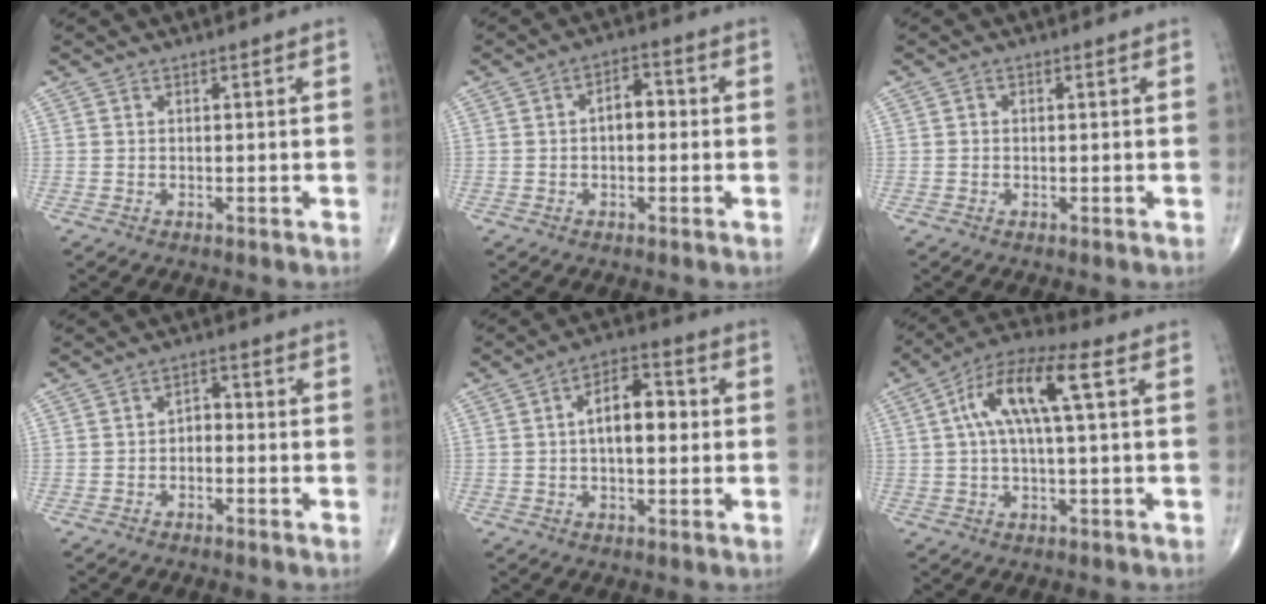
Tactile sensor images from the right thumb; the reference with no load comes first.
{"total": 5.4, "force": [-0.1, 3.2, 4.3], "torque": [-0.052, 0.020, -0.010]}
{"total": 0.6, "force": [0.0, 0.5, 0.4], "torque": [-0.003, 0.001, -0.004]}
{"total": 2.7, "force": [-0.9, 1.8, 1.8], "torque": [-0.019, 0.022, -0.025]}
{"total": 9.7, "force": [0.6, 5.0, 8.3], "torque": [-0.120, 0.022, 0.004]}
{"total": 12.3, "force": [2.7, 3.3, 11.5], "torque": [-0.236, 0.036, 0.043]}